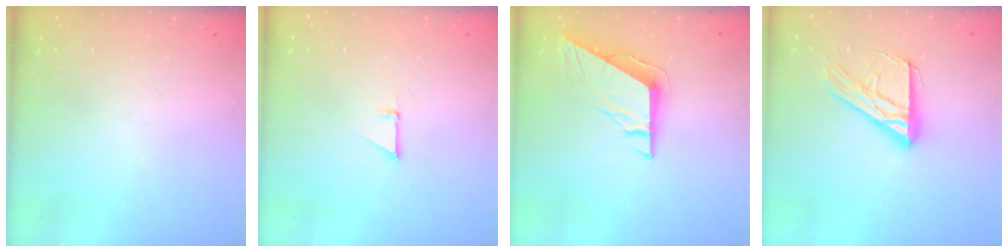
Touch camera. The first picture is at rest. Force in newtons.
{"total": 1.5, "press": 1.5, "slide": 0.1}
{"total": 9.1, "press": 9.1, "slide": 0.3}
{"total": 17.1, "press": 17.0, "slide": 1.7}